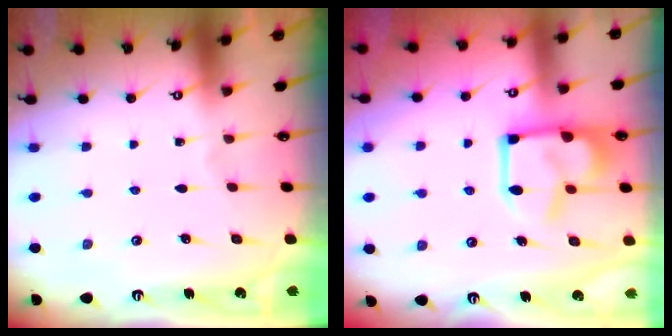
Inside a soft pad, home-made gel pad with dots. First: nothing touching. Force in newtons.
{"total": 9.5, "press": 9.4, "slide": 1.4}